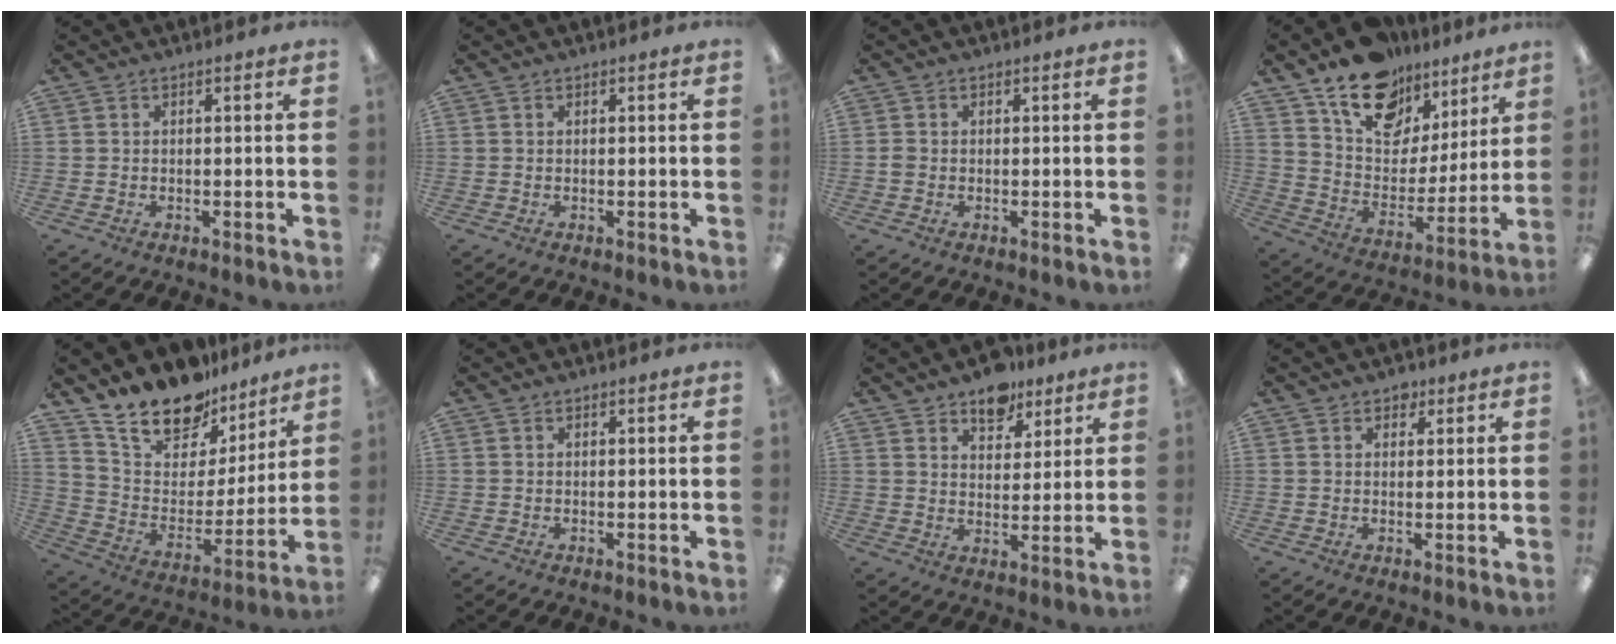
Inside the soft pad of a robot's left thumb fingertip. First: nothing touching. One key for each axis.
{"total": 0.0}
{"total": 0.9, "fx": -0.2, "fy": 0.8, "fz": 0.3, "tx": -0.005, "ty": 0.004, "tz": -0.005}
{"total": 17.1, "fx": 12.1, "fy": 10.2, "fz": 6.6, "tx": -0.116, "ty": -0.075, "tz": 0.222}
{"total": 17.7, "fx": 15.4, "fy": 7.6, "fz": 4.5, "tx": -0.111, "ty": -0.116, "tz": 0.283}
{"total": 0.0}
{"total": 8.8, "fx": 6.7, "fy": 5.0, "fz": 2.7, "tx": -0.030, "ty": -0.037, "tz": 0.120}
{"total": 2.4, "fx": 1.7, "fy": 1.6, "fz": 0.7, "tx": 0.001, "ty": -0.004, "tz": 0.028}